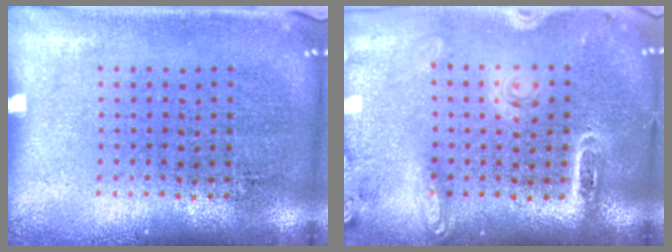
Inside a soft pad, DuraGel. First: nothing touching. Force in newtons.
{"total": 1.9, "press": 1.7, "slide": 0.9}